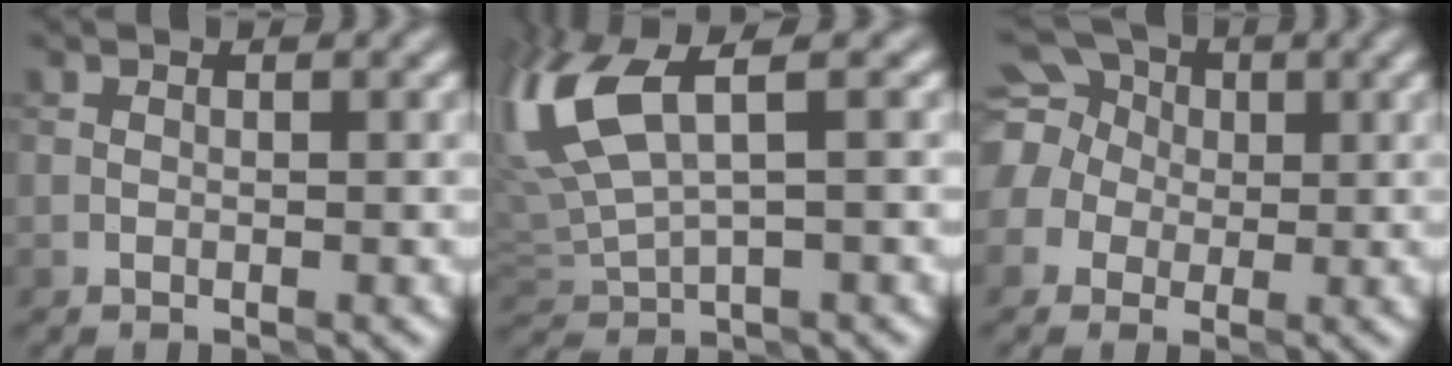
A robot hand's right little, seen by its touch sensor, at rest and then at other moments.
{"total": 8.3, "force": [2.9, 3.1, 7.2], "torque": [-0.180, 0.018, 0.059]}
{"total": 10.6, "force": [2.4, 9.3, 4.5], "torque": [-0.113, 0.043, 0.007]}